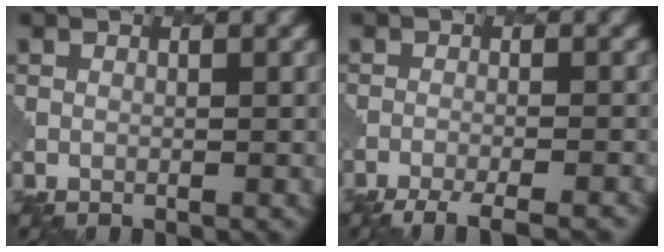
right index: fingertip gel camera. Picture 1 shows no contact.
{"total": 4.6, "force": [-3.8, 0.8, 2.6], "torque": [-0.034, -0.007, -0.066]}